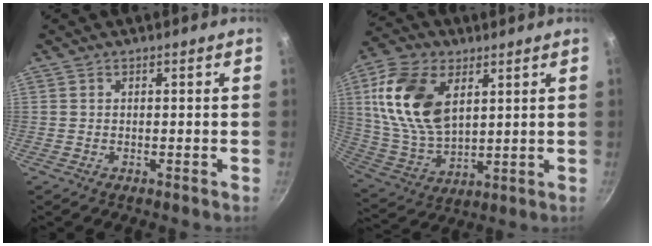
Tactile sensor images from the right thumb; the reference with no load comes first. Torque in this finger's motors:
{"motor_torque": [1.46, 2.07, 1.76, 0.06, 0.52]}